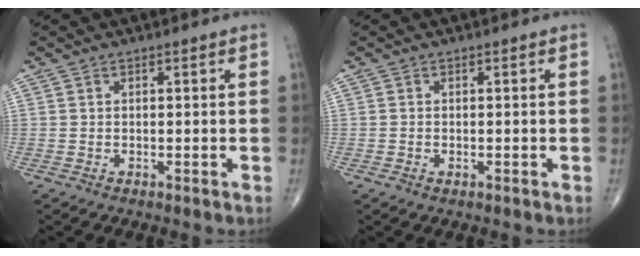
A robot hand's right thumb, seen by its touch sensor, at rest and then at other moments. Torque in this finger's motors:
{"motor_torque": [-0.29, 0.12, -0.19, 0.00, -0.04]}